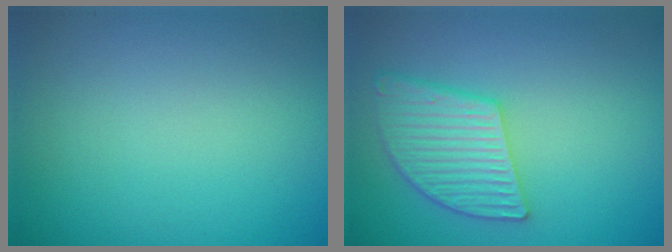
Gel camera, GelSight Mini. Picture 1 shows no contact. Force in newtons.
{"total": 5.1, "press": 4.0, "slide": 3.1}